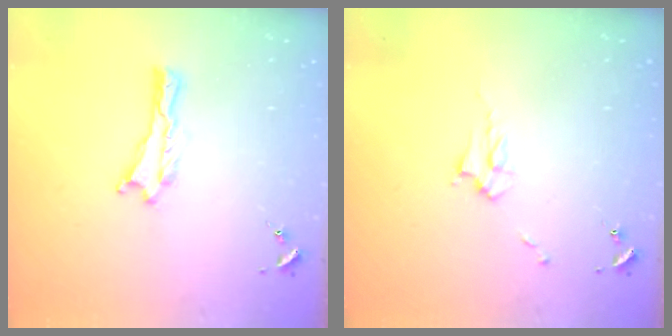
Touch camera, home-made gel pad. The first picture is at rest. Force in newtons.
{"total": 2.9, "press": 2.9, "slide": 0.4}